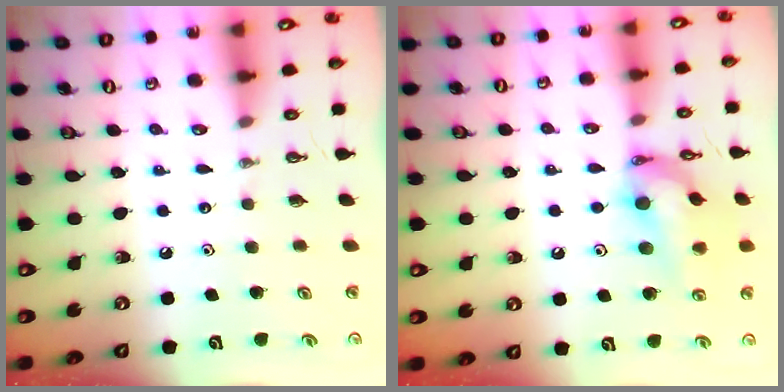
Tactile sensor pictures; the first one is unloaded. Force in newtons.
{"total": 14.3, "press": 14.2, "slide": 1.8}